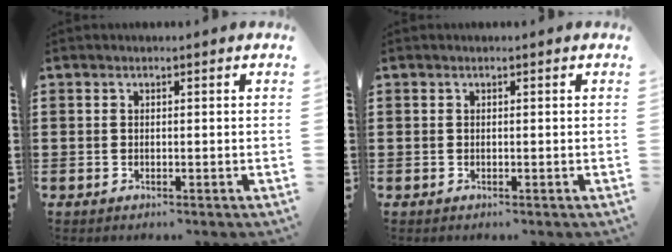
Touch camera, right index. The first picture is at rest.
{"total": 0.0}